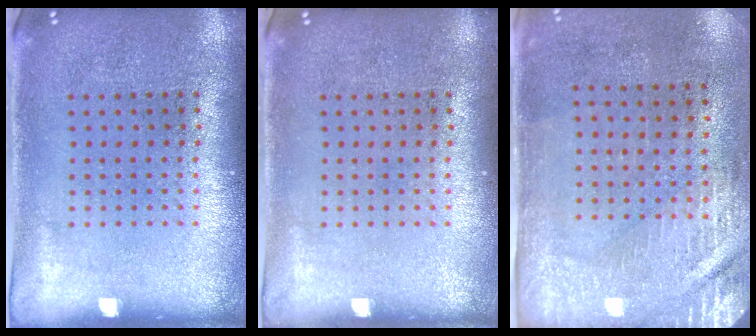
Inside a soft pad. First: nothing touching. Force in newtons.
{"total": 0.0}
{"total": 2.9, "press": 2.5, "slide": 1.5}